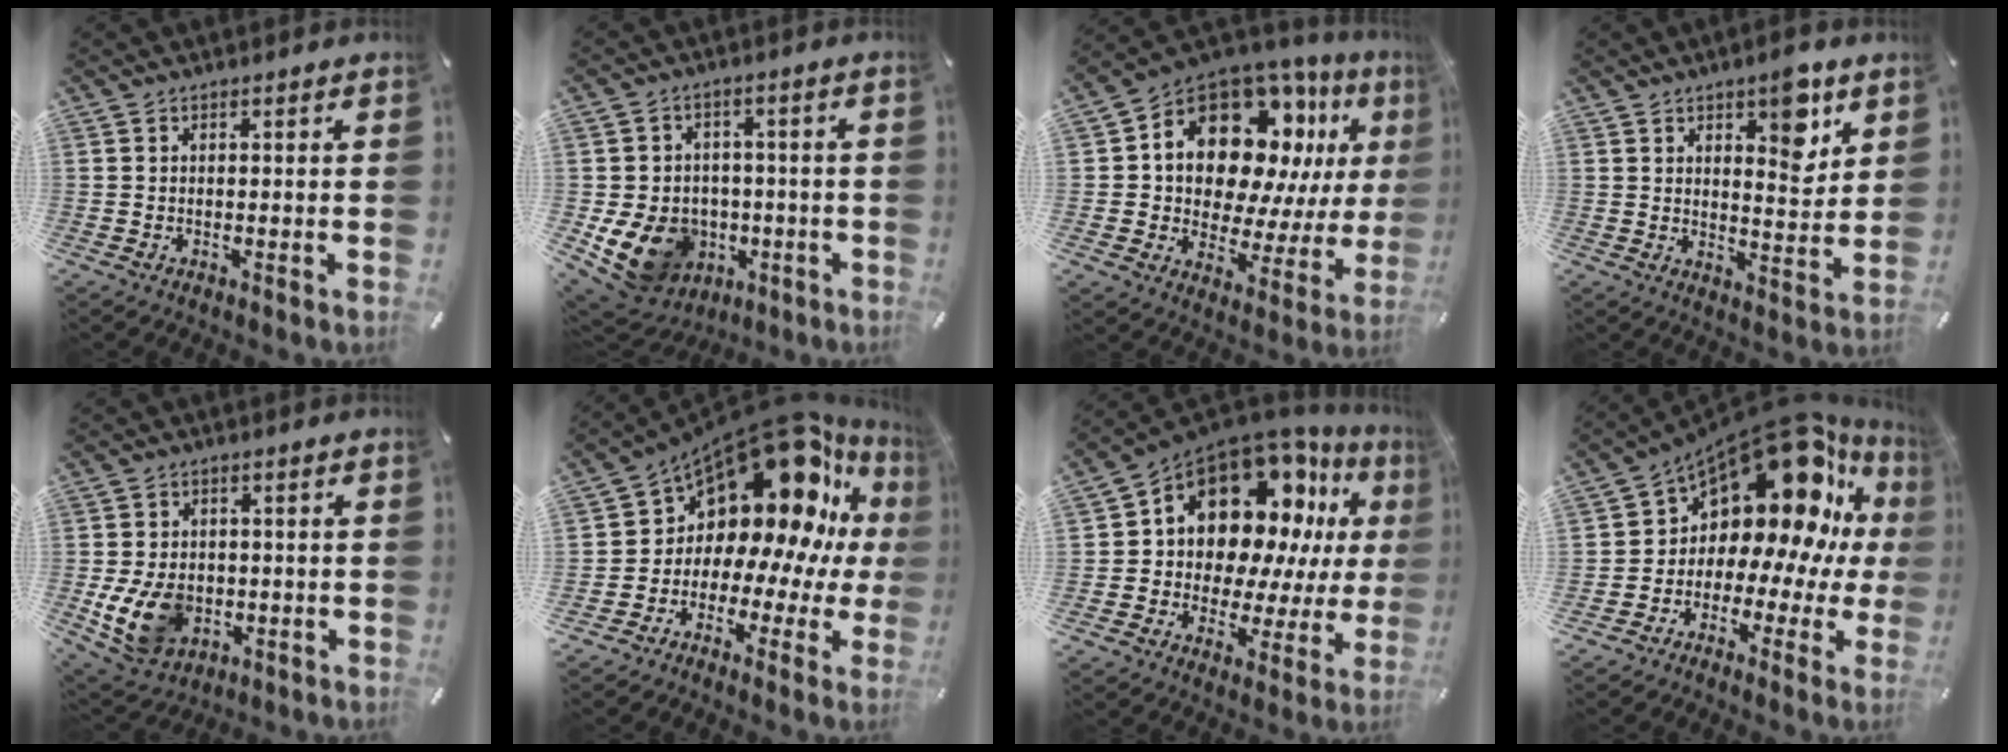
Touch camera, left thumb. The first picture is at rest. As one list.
[{"total": 13.4, "force": [-3.9, 11.2, 6.3], "torque": [-0.133, 0.018, -0.057]}, {"total": 18.3, "force": [8.4, 12.0, 10.9], "torque": [-0.183, -0.063, 0.146]}, {"total": 9.3, "force": [5.5, 4.4, 6.1], "torque": [-0.061, -0.037, 0.085]}, {"total": 11.6, "force": [-2.2, 8.9, 7.2], "torque": [-0.147, 0.007, -0.034]}, {"total": 16.8, "force": [9.9, 10.0, 9.1], "torque": [-0.137, -0.106, 0.173]}, {"total": 15.3, "force": [8.1, 10.1, 8.1], "torque": [-0.137, -0.083, 0.143]}, {"total": 17.1, "force": [10.0, 9.8, 9.9], "torque": [-0.155, -0.099, 0.172]}]